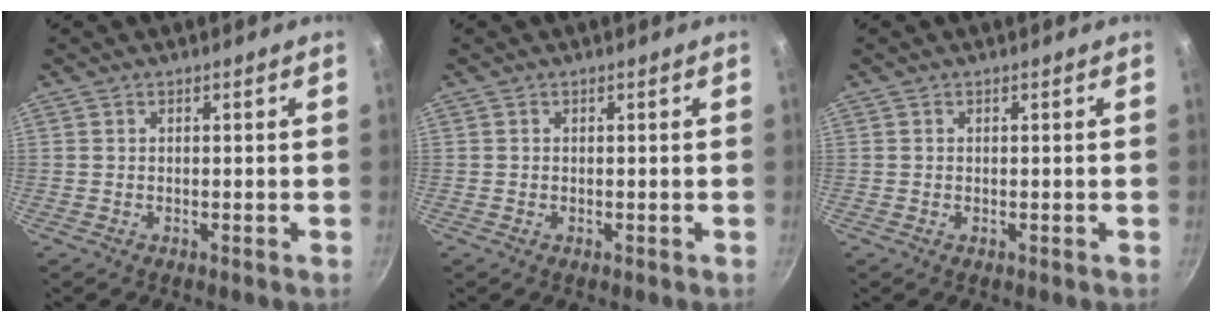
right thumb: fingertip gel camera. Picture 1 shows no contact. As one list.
[{"total": 0.0}, {"total": 0.0}]